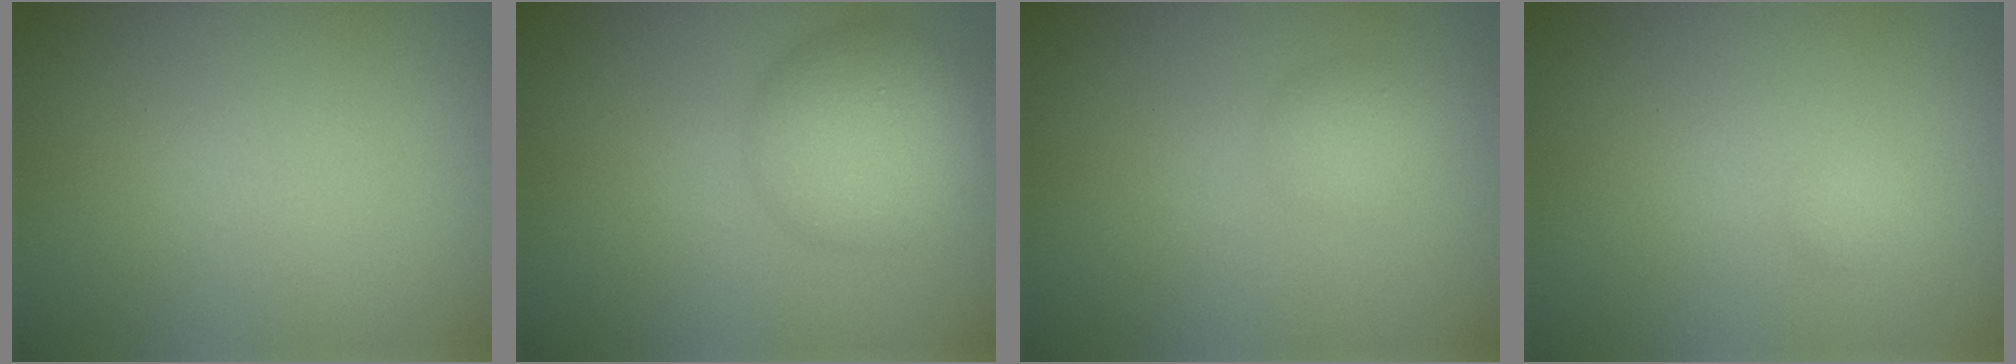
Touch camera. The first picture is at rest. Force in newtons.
{"total": 6.1, "press": 6.1, "slide": 0.2}
{"total": 1.8, "press": 1.8, "slide": 0.0}
{"total": 0.8, "press": 0.8, "slide": 0.0}